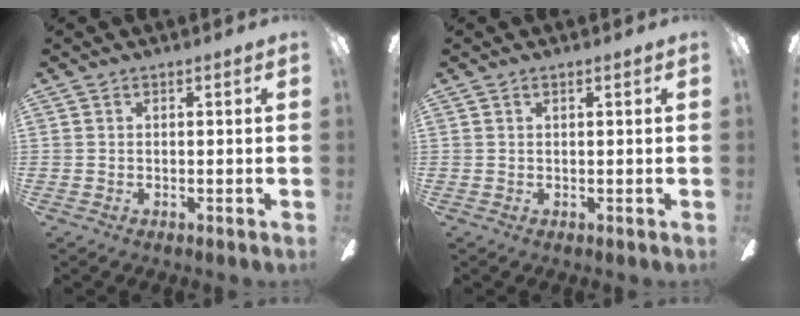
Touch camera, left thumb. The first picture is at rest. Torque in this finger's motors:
{"motor_torque": [-0.25, 0.10, -0.07, -0.04, 0.03]}